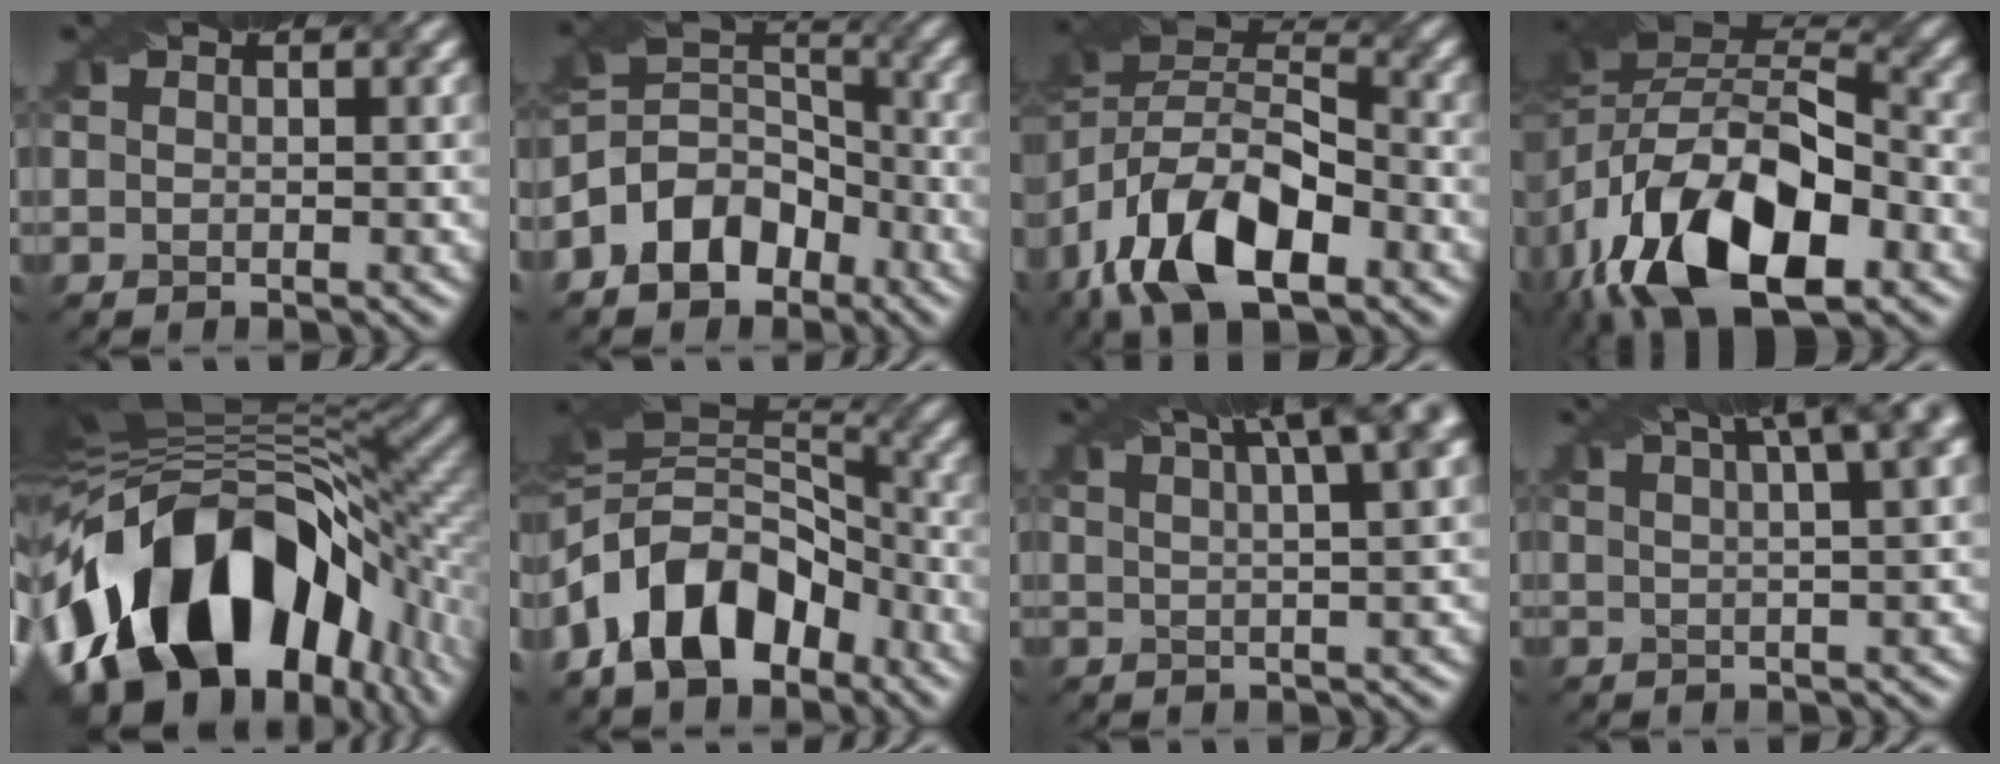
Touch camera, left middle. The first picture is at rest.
{"total": 6.9, "force": [-3.8, 4.7, 3.3], "torque": [-0.046, 0.006, -0.086]}
{"total": 13.7, "force": [-7.0, 6.0, 10.1], "torque": [-0.184, 0.011, -0.140]}
{"total": 15.5, "force": [-6.8, 7.7, 11.5], "torque": [-0.206, 0.005, -0.132]}
{"total": 17.4, "force": [-6.0, 10.3, 12.8], "torque": [-0.204, 0.008, -0.103]}
{"total": 10.8, "force": [-4.6, 6.4, 7.3], "torque": [-0.114, 0.022, -0.101]}
{"total": 12.2, "force": [7.3, 4.2, 8.9], "torque": [-0.084, 0.062, 0.070]}
{"total": 11.1, "force": [6.5, 4.0, 8.1], "torque": [-0.066, 0.063, 0.060]}